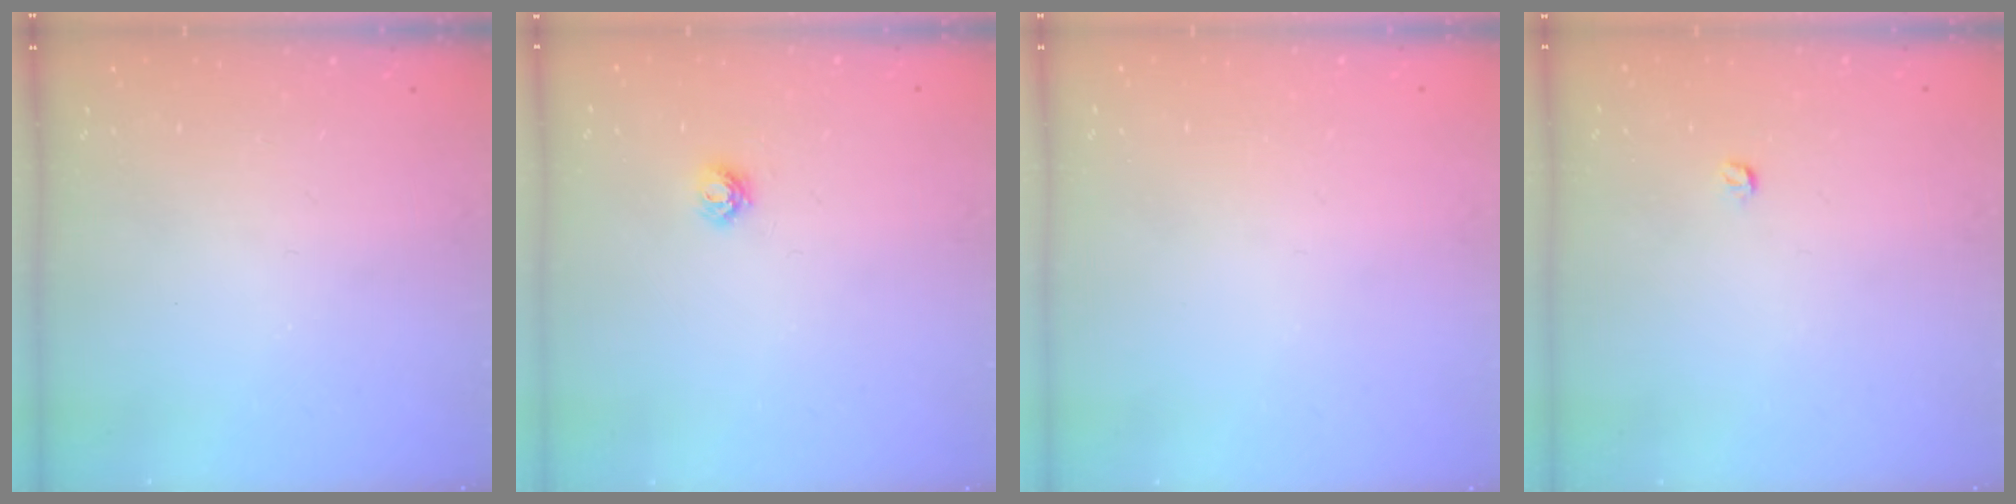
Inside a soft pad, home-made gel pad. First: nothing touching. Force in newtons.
{"total": 4.0, "press": 4.0, "slide": 0.5}
{"total": 0.7, "press": 0.7, "slide": 0.3}
{"total": 3.0, "press": 2.9, "slide": 0.4}